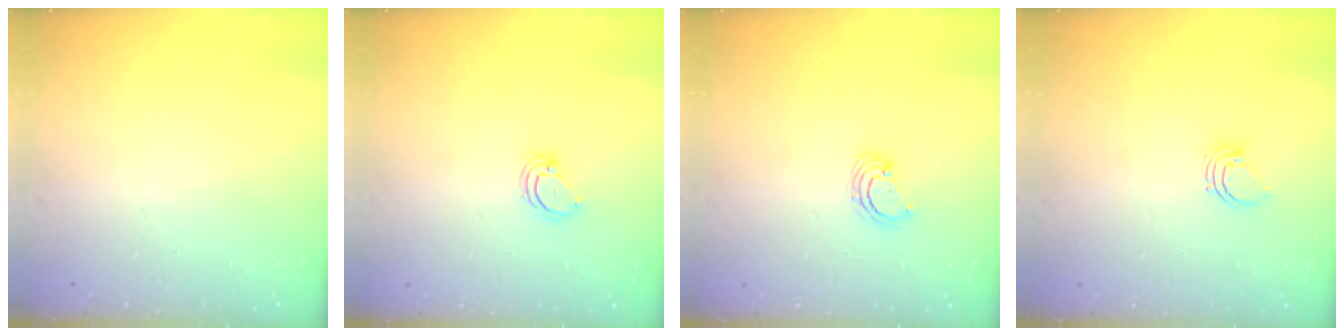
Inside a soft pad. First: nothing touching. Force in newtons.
{"total": 3.1, "press": 3.1, "slide": 0.3}
{"total": 3.3, "press": 3.3, "slide": 0.2}
{"total": 2.5, "press": 2.5, "slide": 0.1}